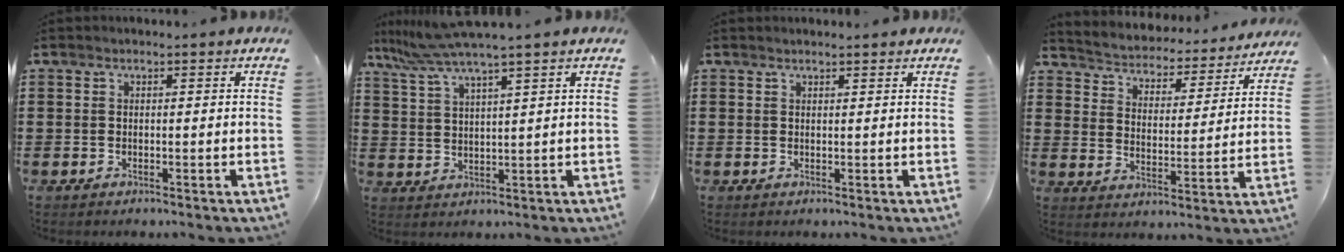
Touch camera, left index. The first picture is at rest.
{"total": 6.3, "force": [5.1, -0.3, 3.7], "torque": [-0.089, -0.018, 0.090]}
{"total": 0.9, "force": [0.9, 0.2, 0.2], "torque": [-0.005, 0.000, 0.018]}
{"total": 3.7, "force": [3.6, 0.2, -0.3], "torque": [-0.018, -0.038, 0.054]}